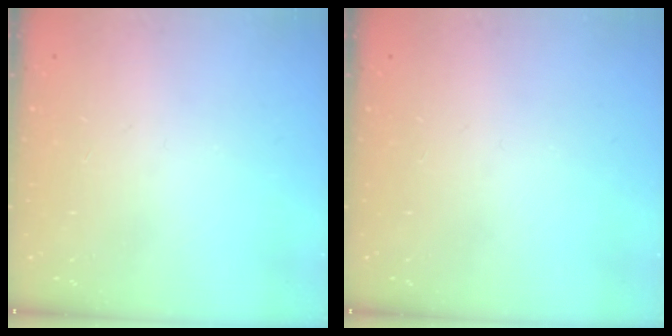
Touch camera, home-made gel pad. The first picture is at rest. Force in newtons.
{"total": 0.0}